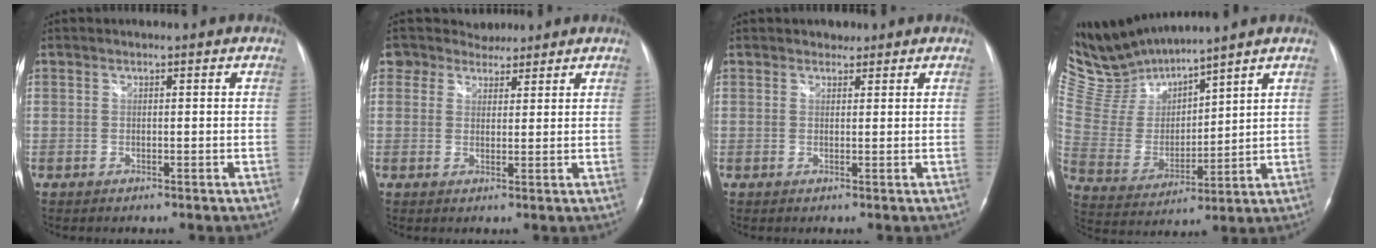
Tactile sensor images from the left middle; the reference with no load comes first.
{"total": 4.5, "force": [3.8, 2.3, 0.0], "torque": [0.000, 0.018, 0.062]}
{"total": 1.4, "force": [1.1, 0.8, 0.0], "torque": [0.001, -0.001, 0.012]}
{"total": 10.6, "force": [10.5, 0.2, 1.4], "torque": [-0.060, 0.004, 0.234]}